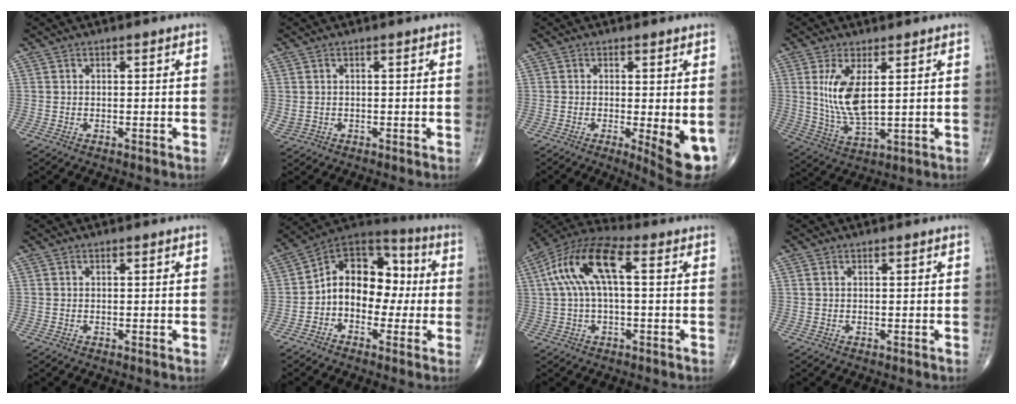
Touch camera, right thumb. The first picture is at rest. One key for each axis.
{"total": 1.7, "fx": 0.1, "fy": 1.4, "fz": 0.9, "tx": -0.024, "ty": 0.000, "tz": 0.008}
{"total": 8.1, "fx": -1.7, "fy": 2.1, "fz": 7.7, "tx": -0.102, "ty": -0.020, "tz": -0.021}
{"total": 9.8, "fx": 2.4, "fy": 3.9, "fz": 8.7, "tx": -0.177, "ty": -0.022, "tz": 0.059}
{"total": 0.0}
{"total": 14.1, "fx": -0.8, "fy": 10.1, "fz": 9.7, "tx": -0.107, "ty": 0.048, "tz": -0.030}
{"total": 13.4, "fx": 2.3, "fy": 5.4, "fz": 12.0, "tx": -0.259, "ty": 0.043, "tz": 0.038}
{"total": 0.5, "fx": 0.2, "fy": 0.4, "fz": 0.3, "tx": -0.008, "ty": 0.002, "tz": 0.003}